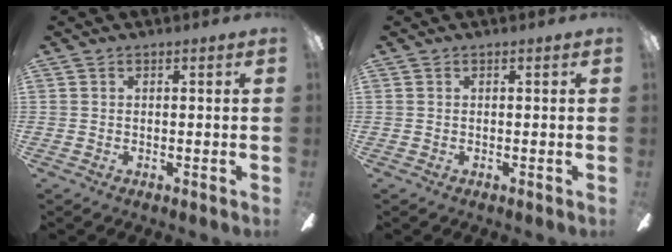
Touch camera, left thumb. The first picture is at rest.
{"total": 0.0}